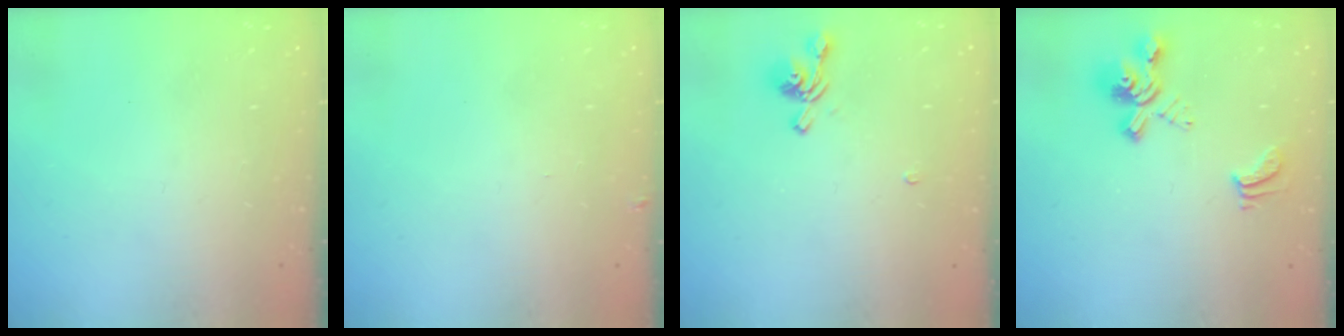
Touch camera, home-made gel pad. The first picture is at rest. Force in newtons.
{"total": 0.0}
{"total": 0.9, "press": 0.0, "slide": 0.9}
{"total": 4.1, "press": 3.6, "slide": 2.0}